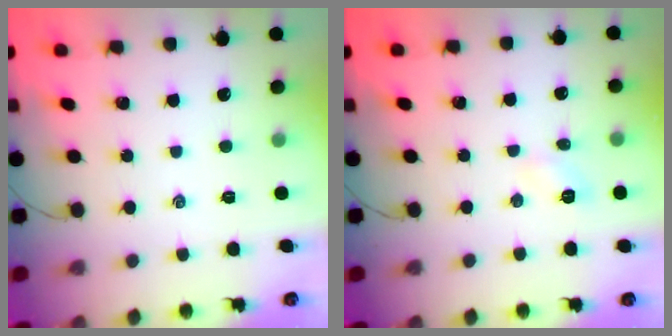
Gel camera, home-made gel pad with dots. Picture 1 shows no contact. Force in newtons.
{"total": 4.1, "press": 3.8, "slide": 1.6}